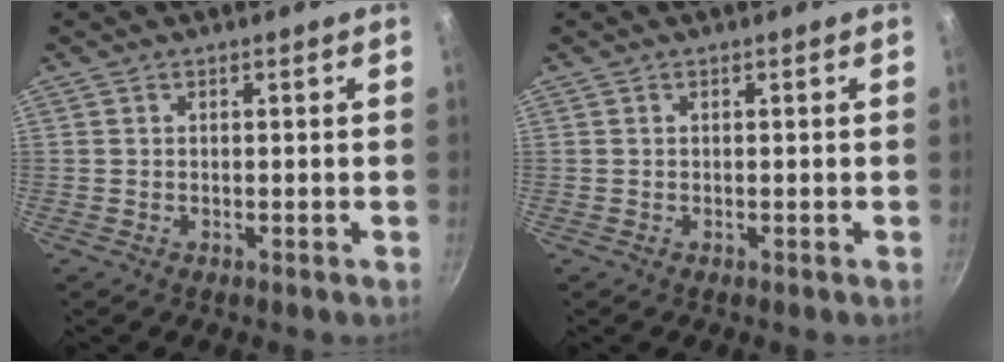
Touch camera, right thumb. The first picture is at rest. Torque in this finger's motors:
{"motor_torque": [0.00, 0.00, 0.02, 0.01, 0.00]}